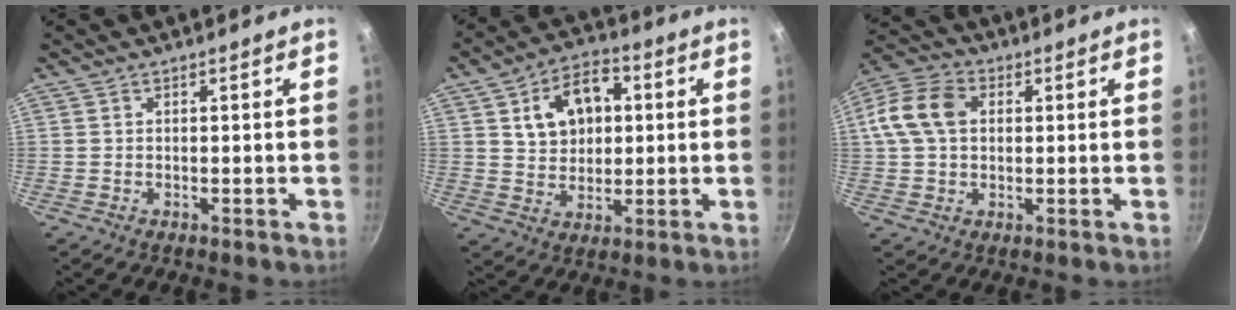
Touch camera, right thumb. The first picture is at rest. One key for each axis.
{"total": 12.2, "fx": 2.9, "fy": 8.7, "fz": 8.1, "tx": -0.098, "ty": 0.007, "tz": 0.046}
{"total": 11.1, "fx": 1.9, "fy": 7.9, "fz": 7.4, "tx": -0.133, "ty": 0.021, "tz": 0.019}